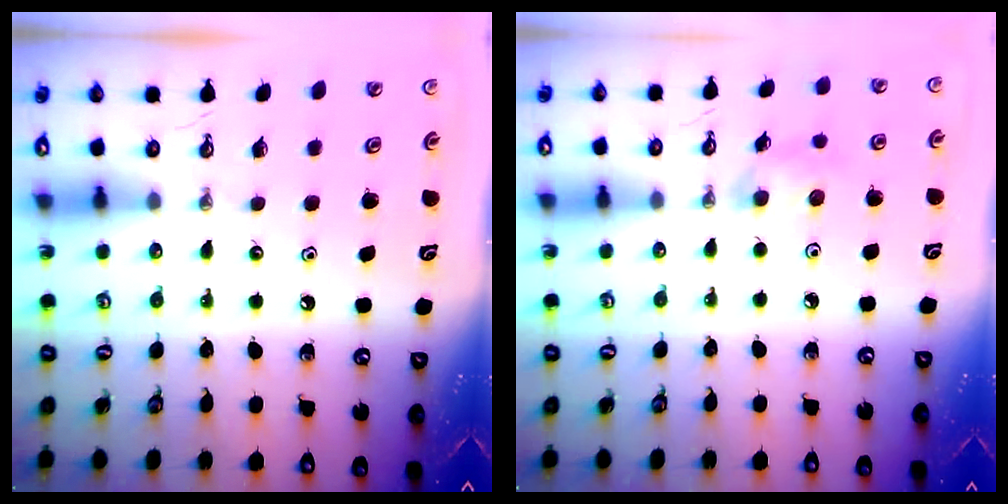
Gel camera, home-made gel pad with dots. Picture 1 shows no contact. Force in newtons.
{"total": 5.8, "press": 5.5, "slide": 1.9}